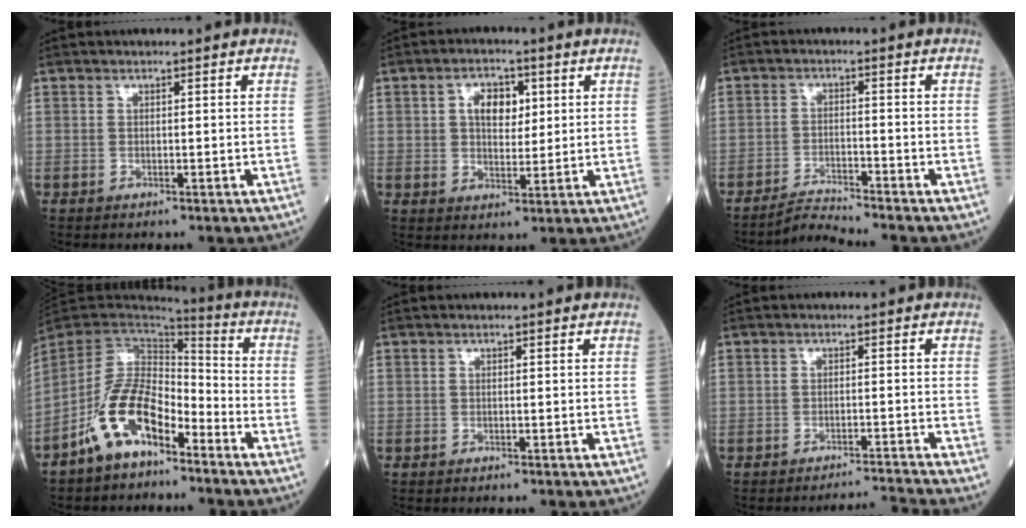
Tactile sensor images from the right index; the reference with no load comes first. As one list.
[{"total": 5.5, "force": [1.6, 3.2, 4.2], "torque": [-0.069, 0.011, 0.029]}, {"total": 3.9, "force": [-3.6, -1.5, -0.2], "torque": [-0.003, -0.016, -0.065]}, {"total": 11.4, "force": [-6.6, 5.2, 7.7], "torque": [-0.167, 0.013, -0.128]}, {"total": 0.0}, {"total": 4.6, "force": [-3.8, -2.6, -0.5], "torque": [0.007, -0.002, -0.059]}]